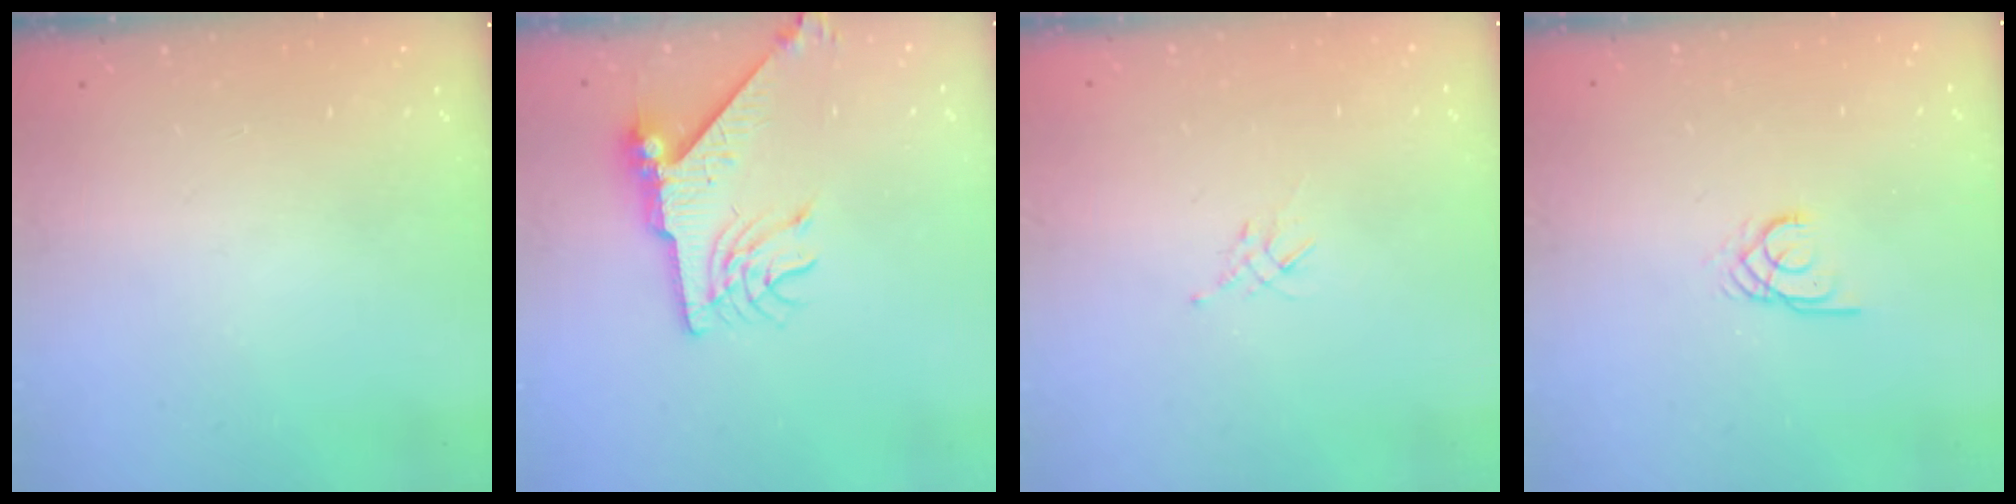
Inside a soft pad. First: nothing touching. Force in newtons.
{"total": 8.5, "press": 8.4, "slide": 1.0}
{"total": 2.1, "press": 2.0, "slide": 0.5}
{"total": 1.8, "press": 1.8, "slide": 0.2}